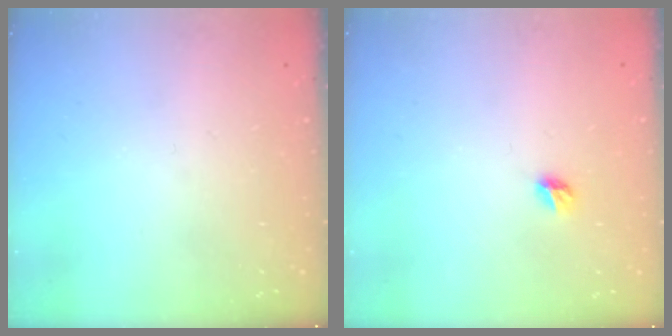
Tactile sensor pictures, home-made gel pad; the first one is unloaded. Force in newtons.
{"total": 4.4, "press": 4.4, "slide": 0.5}